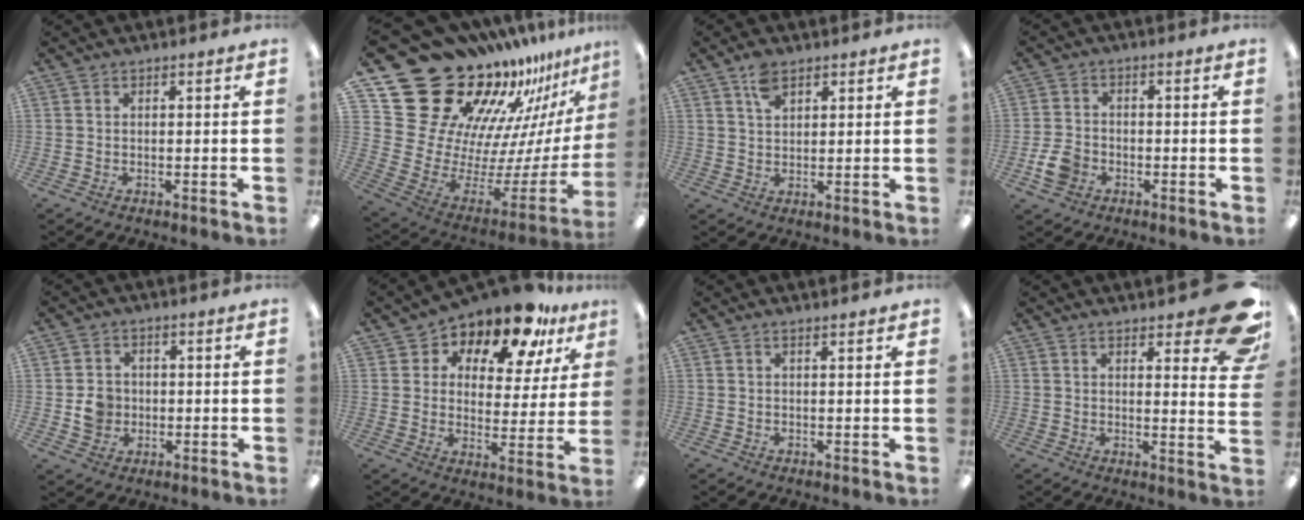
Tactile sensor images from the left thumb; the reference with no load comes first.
{"total": 26.1, "force": [18.4, 15.3, 10.3], "torque": [-0.130, -0.182, 0.389]}
{"total": 4.8, "force": [2.9, 2.9, 2.5], "torque": [-0.041, -0.005, 0.053]}
{"total": 6.2, "force": [-2.5, 4.8, 3.1], "torque": [-0.065, 0.014, -0.045]}
{"total": 5.3, "force": [-0.6, 4.9, 2.0], "torque": [-0.023, 0.007, -0.010]}
{"total": 11.5, "force": [9.2, 5.1, 4.6], "torque": [-0.084, -0.069, 0.163]}
{"total": 0.7, "force": [0.6, 0.0, 0.3], "torque": [0.001, -0.003, 0.009]}
{"total": 11.9, "force": [7.4, 3.9, 8.5], "torque": [-0.094, -0.051, 0.123]}